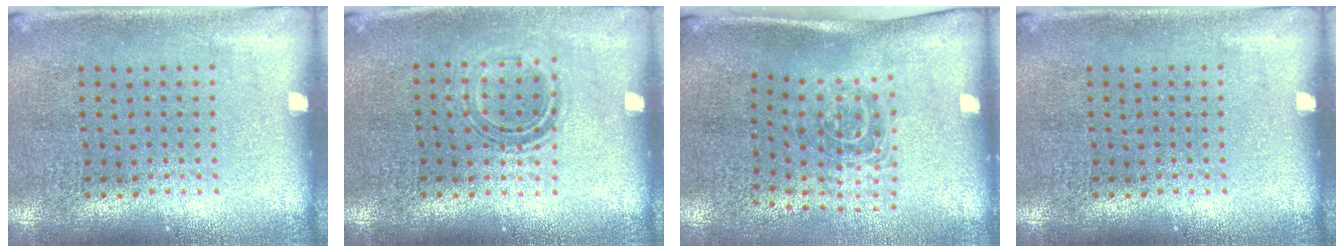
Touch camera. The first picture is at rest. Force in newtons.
{"total": 1.2, "press": 0.9, "slide": 0.7}
{"total": 1.8, "press": 1.2, "slide": 1.3}
{"total": 0.0}